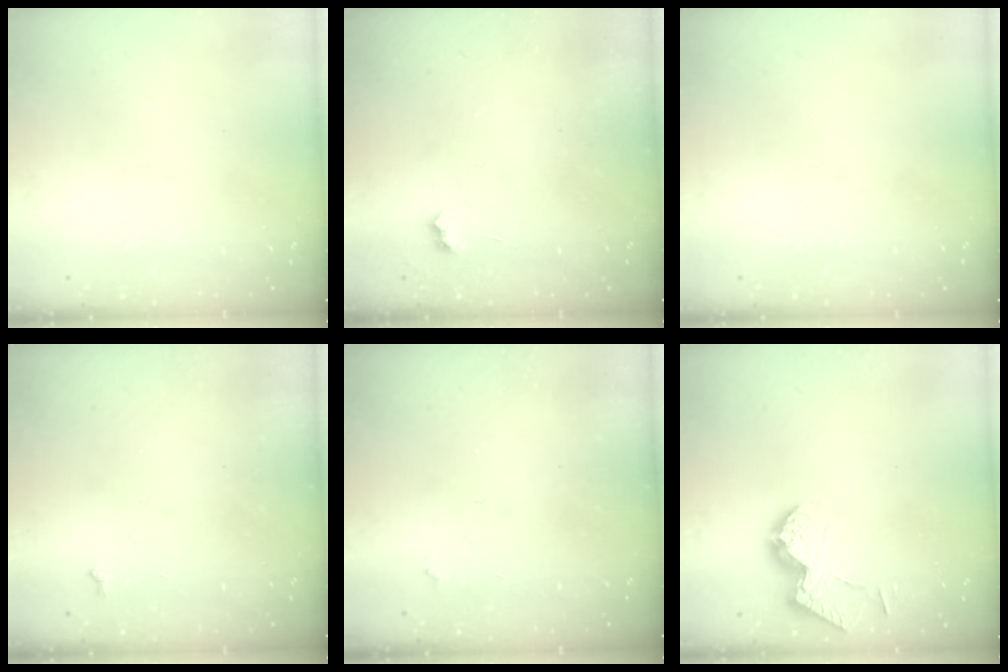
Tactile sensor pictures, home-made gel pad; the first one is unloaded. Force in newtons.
{"total": 3.8, "press": 3.8, "slide": 0.5}
{"total": 0.0}
{"total": 3.3, "press": 3.3, "slide": 0.6}
{"total": 2.6, "press": 2.6, "slide": 0.5}
{"total": 12.5, "press": 12.5, "slide": 0.7}